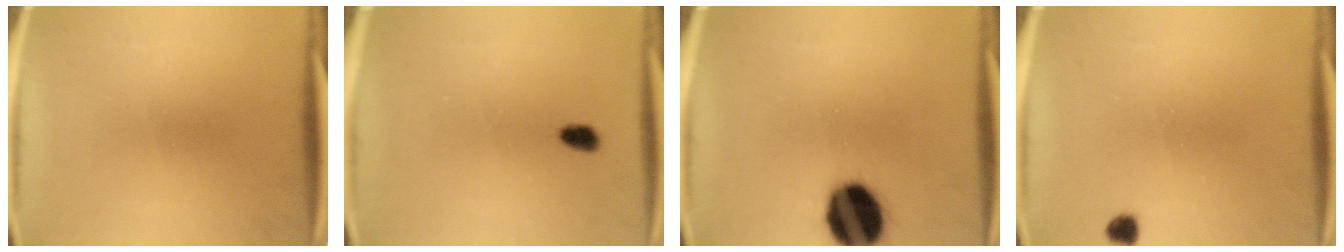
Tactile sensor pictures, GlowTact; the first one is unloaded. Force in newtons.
{"total": 2.2}
{"total": 16.7}
{"total": 1.8}